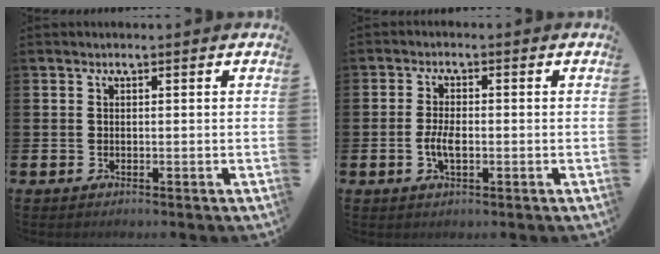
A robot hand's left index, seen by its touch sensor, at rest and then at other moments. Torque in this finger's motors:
{"motor_torque": [0.92, 0.42, 0.07, 0.13]}